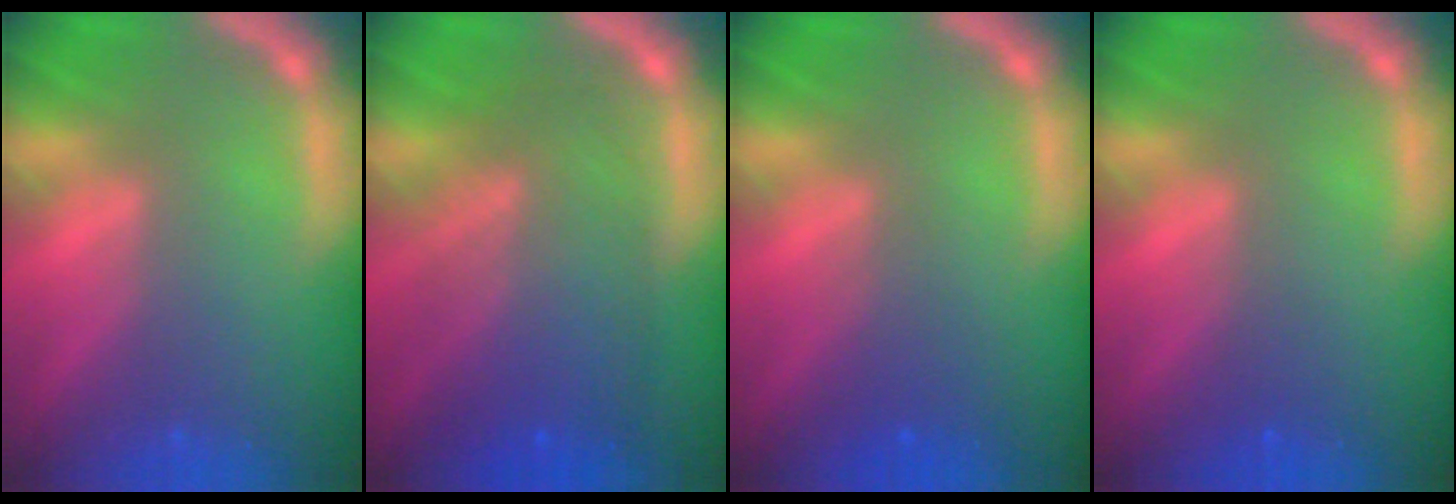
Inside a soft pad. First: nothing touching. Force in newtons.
{"total": 8.6}
{"total": 2.0}
{"total": 1.0}